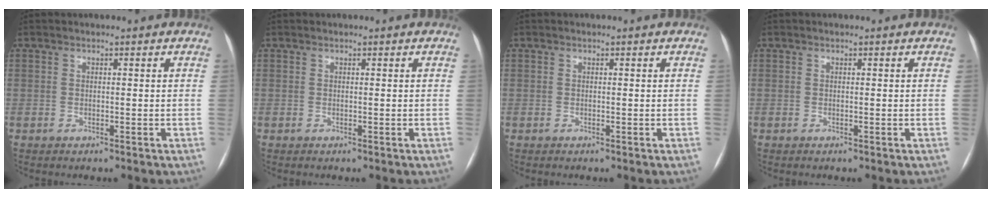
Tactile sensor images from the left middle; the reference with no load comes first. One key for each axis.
{"total": 0.0}
{"total": 0.0}
{"total": 0.0}